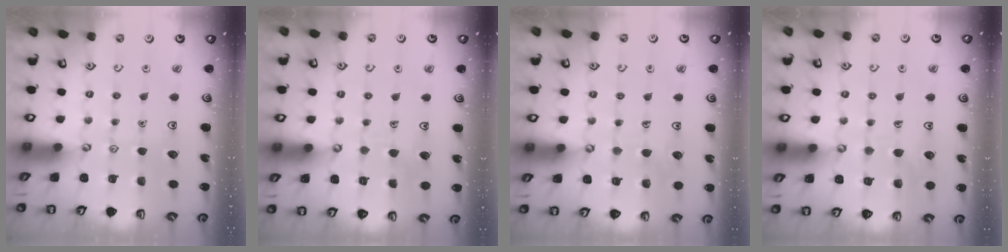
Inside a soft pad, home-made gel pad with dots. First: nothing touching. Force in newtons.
{"total": 3.9, "press": 3.9, "slide": 0.3}
{"total": 4.7, "press": 4.7, "slide": 0.4}
{"total": 5.7, "press": 5.7, "slide": 0.4}